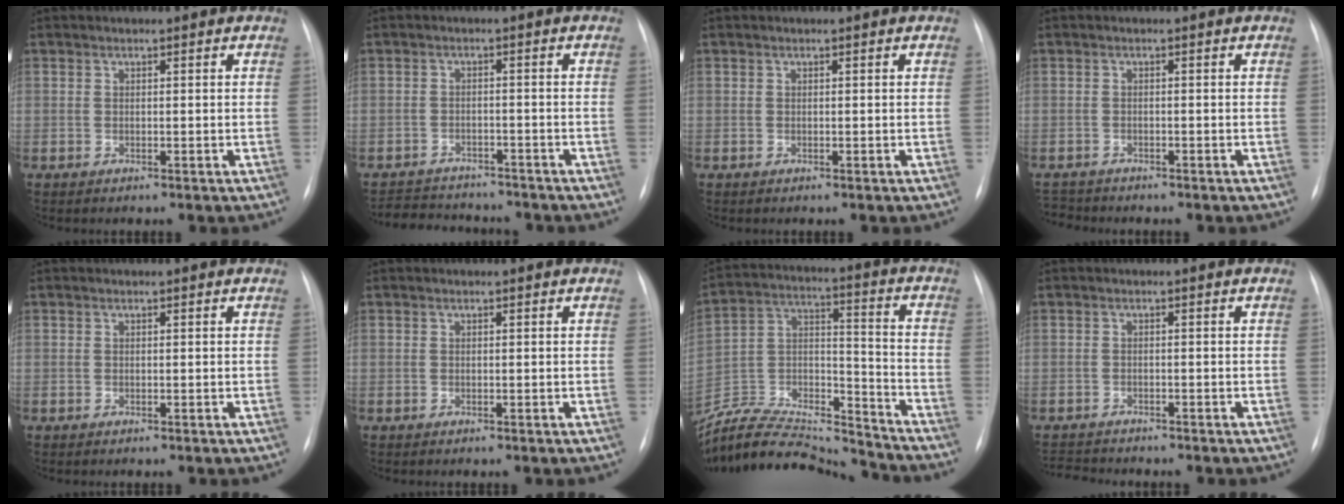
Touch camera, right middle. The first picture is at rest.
{"total": 8.8, "force": [-8.2, 2.7, 1.9], "torque": [-0.033, 0.006, -0.112]}
{"total": 0.0}
{"total": 2.6, "force": [-2.5, 0.4, -0.4], "torque": [0.005, -0.014, -0.042]}
{"total": 0.0}
{"total": 0.0}
{"total": 20.7, "force": [-19.9, 3.0, 5.0], "torque": [-0.110, 0.031, -0.331]}
{"total": 3.7, "force": [-3.6, 0.4, 0.4], "torque": [-0.008, -0.015, -0.057]}